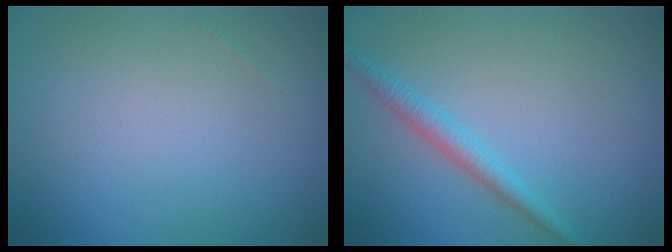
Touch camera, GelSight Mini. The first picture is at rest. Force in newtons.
{"total": 1.9, "press": 1.9, "slide": 0.1}